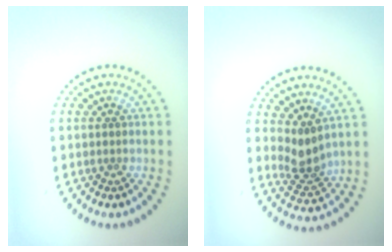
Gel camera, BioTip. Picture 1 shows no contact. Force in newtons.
{"total": 2.8, "press": 2.1, "slide": 1.8}